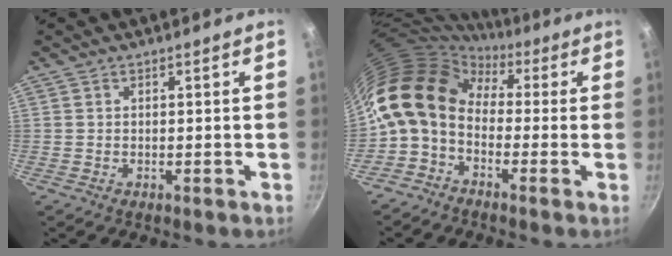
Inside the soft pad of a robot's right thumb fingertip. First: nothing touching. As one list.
[{"total": 12.7, "force": [0.6, 9.2, 8.8], "torque": [-0.146, 0.028, -0.016]}]